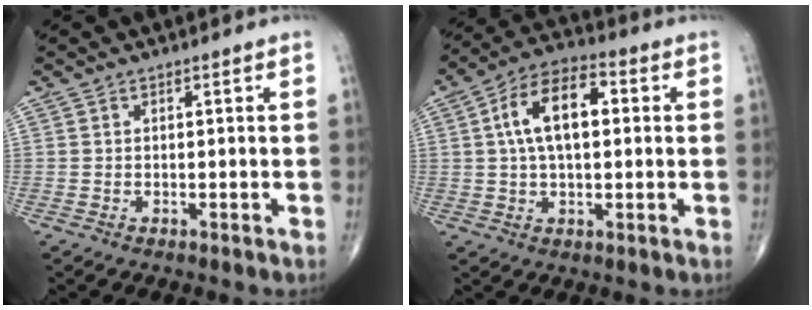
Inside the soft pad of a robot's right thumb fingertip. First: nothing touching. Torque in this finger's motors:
{"motor_torque": [0.82, 2.69, 1.45, 0.20, 0.18]}